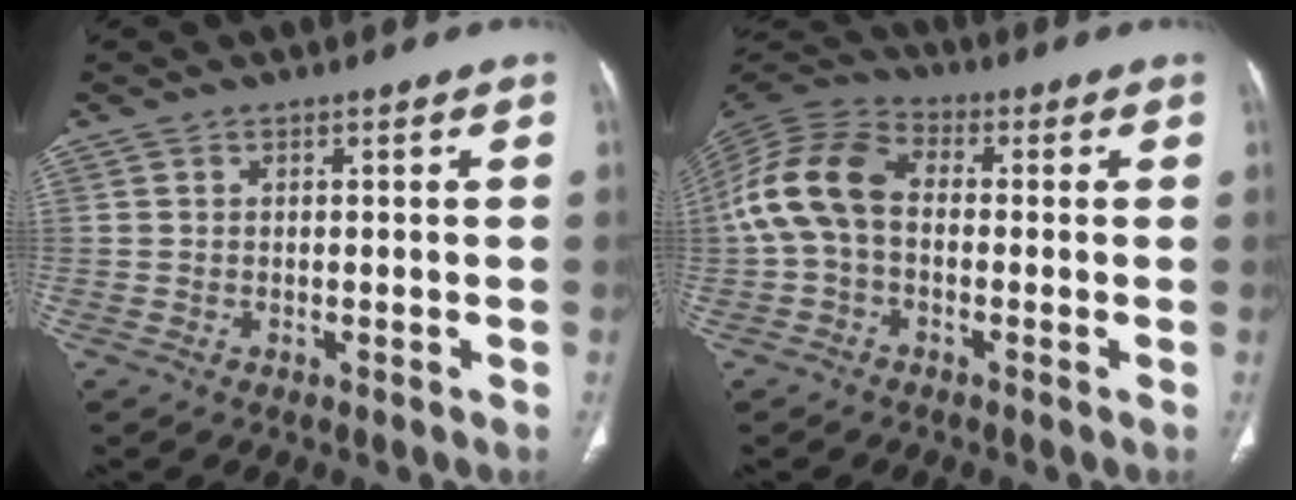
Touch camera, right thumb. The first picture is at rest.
{"total": 11.6, "force": [-0.4, 7.7, 8.6], "torque": [-0.173, 0.031, -0.020]}